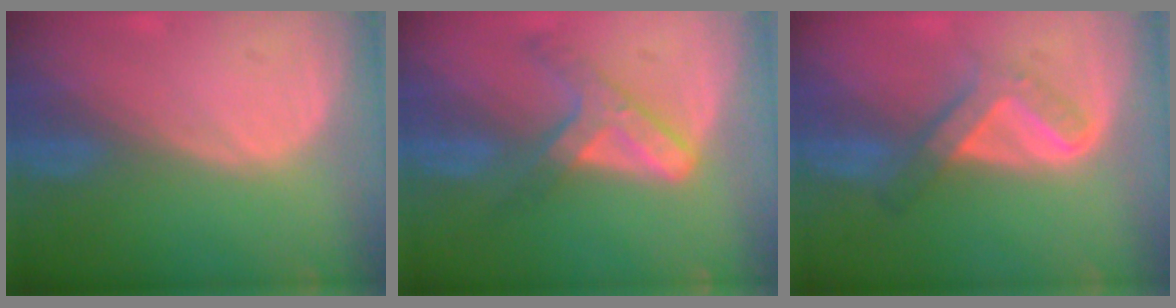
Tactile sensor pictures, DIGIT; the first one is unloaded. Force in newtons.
{"total": 6.9, "press": 5.9, "slide": 3.5}
{"total": 5.8, "press": 5.2, "slide": 2.5}